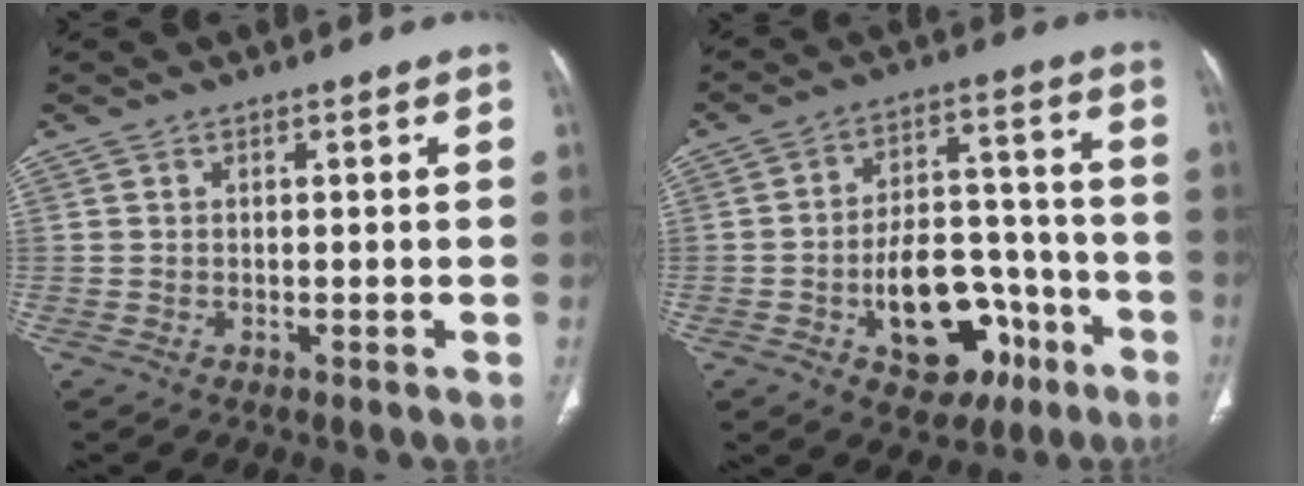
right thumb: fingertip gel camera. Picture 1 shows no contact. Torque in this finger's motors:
{"motor_torque": [4.65, 0.36, 1.16, -0.51, 0.29]}